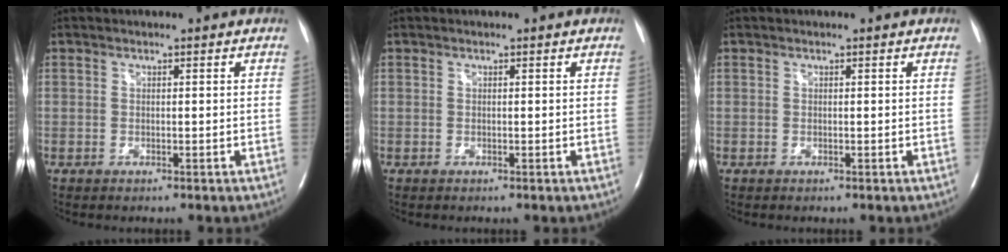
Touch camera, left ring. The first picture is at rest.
{"total": 0.0}
{"total": 0.0}